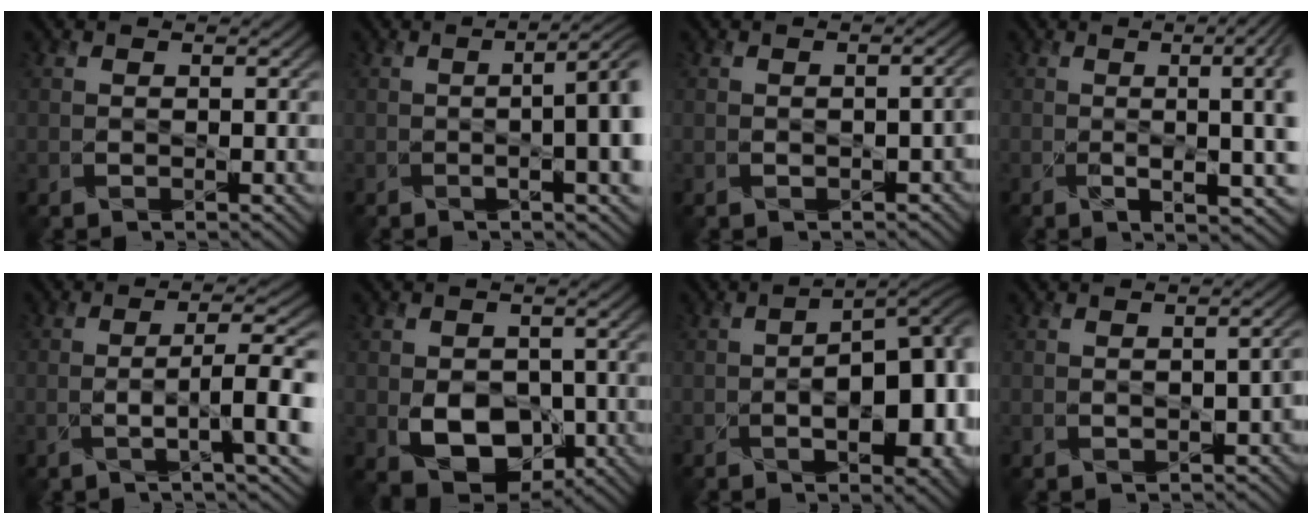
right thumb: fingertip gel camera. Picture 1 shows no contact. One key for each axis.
{"total": 10.0, "fx": -0.5, "fy": 3.2, "fz": 9.4, "tx": -0.100, "ty": 0.010, "tz": -0.018}
{"total": 1.5, "fx": -0.8, "fy": 0.6, "fz": 1.1, "tx": -0.013, "ty": 0.000, "tz": -0.007}
{"total": 12.6, "fx": 0.9, "fy": 4.3, "fz": 11.8, "tx": -0.122, "ty": 0.027, "tz": 0.016}
{"total": 7.2, "fx": -1.8, "fy": 1.0, "fz": 6.9, "tx": -0.108, "ty": 0.007, "tz": -0.035}
{"total": 6.8, "fx": -1.7, "fy": 5.0, "fz": 4.3, "tx": -0.088, "ty": -0.021, "tz": -0.026}
{"total": 11.4, "fx": -2.5, "fy": 5.0, "fz": 9.9, "tx": -0.134, "ty": -0.011, "tz": -0.036}
{"total": 2.2, "fx": -0.9, "fy": 1.0, "fz": 1.7, "tx": -0.021, "ty": 0.001, "tz": -0.008}